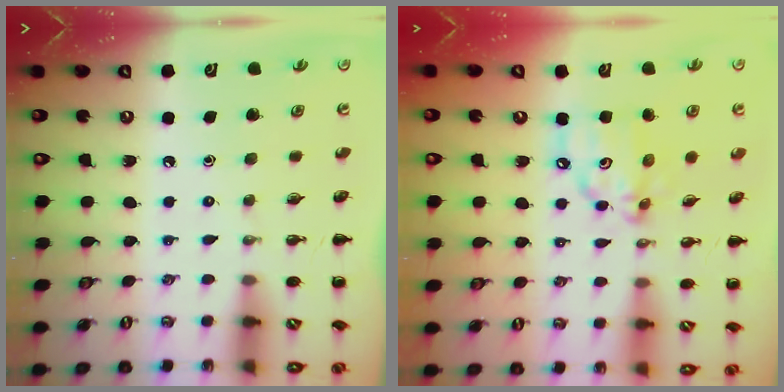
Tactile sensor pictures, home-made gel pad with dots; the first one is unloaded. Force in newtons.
{"total": 9.8, "press": 9.7, "slide": 1.4}